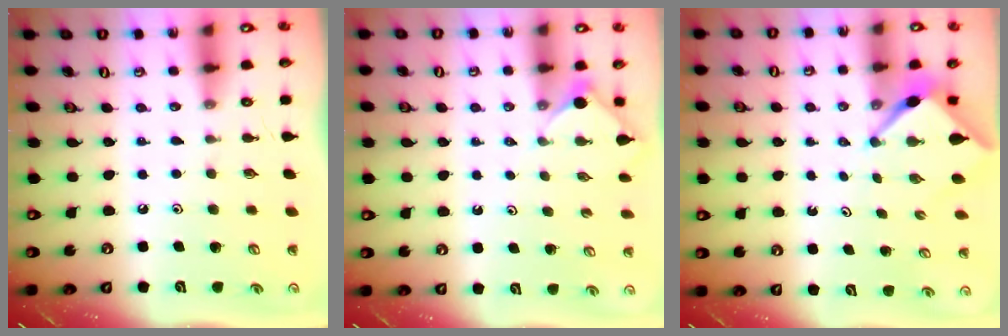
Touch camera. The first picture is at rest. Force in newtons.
{"total": 2.3, "press": 2.2, "slide": 0.3}
{"total": 2.9, "press": 2.9, "slide": 0.4}